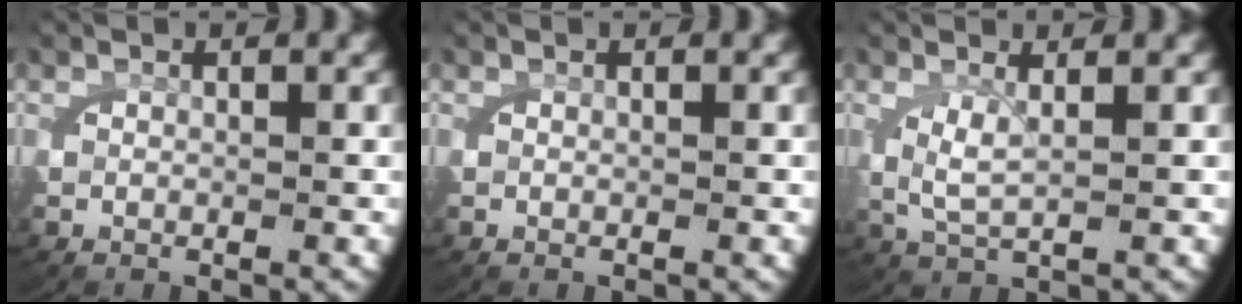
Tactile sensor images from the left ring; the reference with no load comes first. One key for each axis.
{"total": 0.0}
{"total": 2.9, "fx": 0.7, "fy": 1.4, "fz": 2.5, "tx": -0.073, "ty": -0.011, "tz": 0.021}